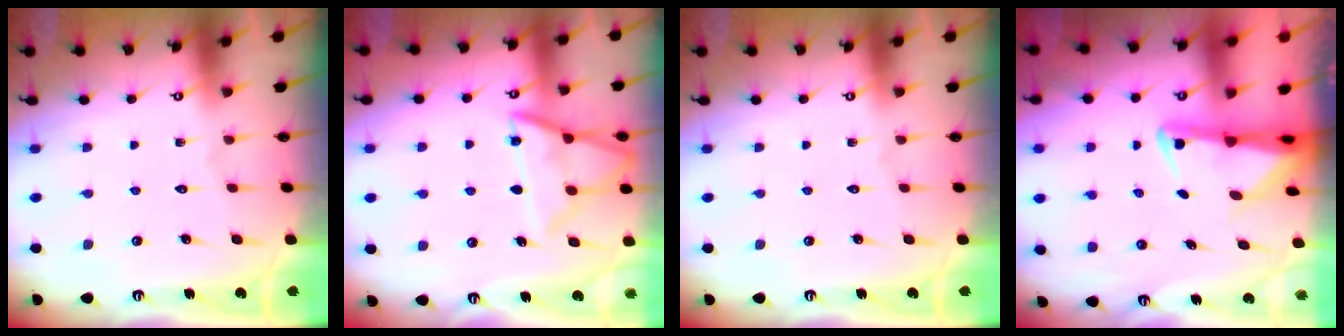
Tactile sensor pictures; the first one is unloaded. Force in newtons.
{"total": 13.9, "press": 13.8, "slide": 1.4}
{"total": 0.0}
{"total": 2.5, "press": 2.4, "slide": 0.5}